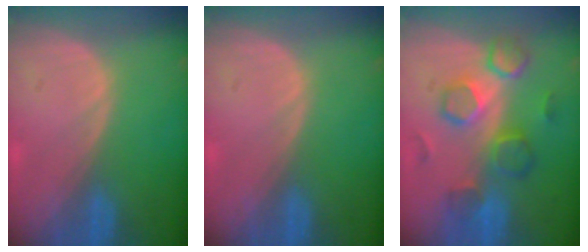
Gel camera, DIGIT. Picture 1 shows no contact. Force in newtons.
{"total": 0.0}
{"total": 8.3, "press": 8.2, "slide": 1.4}